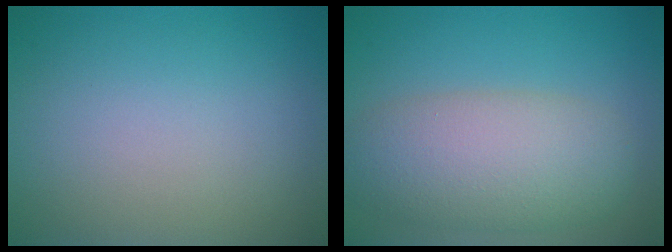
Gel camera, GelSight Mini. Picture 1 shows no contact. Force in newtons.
{"total": 6.7, "press": 6.7, "slide": 0.1}